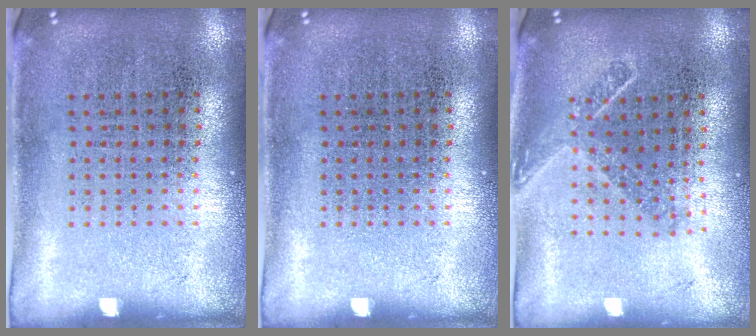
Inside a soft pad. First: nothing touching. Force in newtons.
{"total": 0.0}
{"total": 1.7, "press": 1.3, "slide": 1.1}